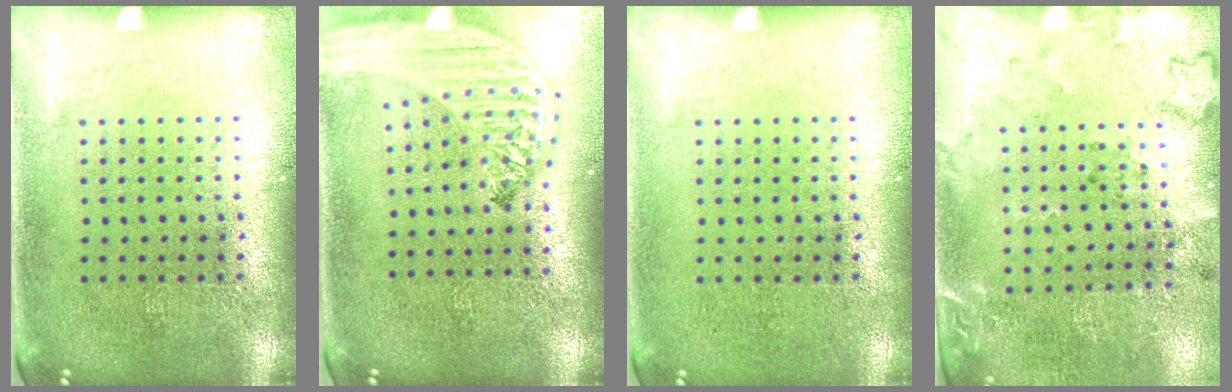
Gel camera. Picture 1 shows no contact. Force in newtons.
{"total": 2.9, "press": 2.2, "slide": 1.8}
{"total": 0.0}
{"total": 2.0, "press": 1.5, "slide": 1.4}